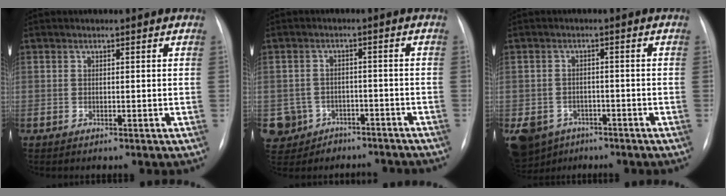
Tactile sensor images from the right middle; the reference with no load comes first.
{"total": 8.7, "force": [-5.6, 6.6, 1.1], "torque": [-0.034, 0.025, -0.068]}
{"total": 9.3, "force": [-6.1, 6.5, 2.4], "torque": [-0.063, -0.004, -0.090]}